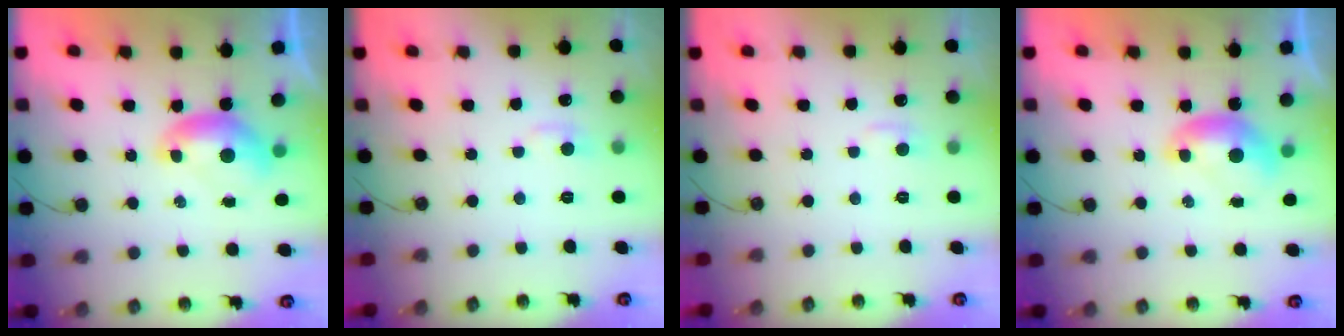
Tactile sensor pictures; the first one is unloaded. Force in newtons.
{"total": 1.6, "press": 1.4, "slide": 0.7}
{"total": 2.2, "press": 2.1, "slide": 0.6}
{"total": 0.0}